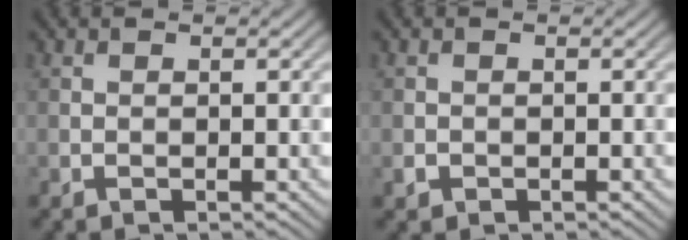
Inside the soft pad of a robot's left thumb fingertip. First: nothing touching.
{"total": 1.1, "force": [-0.4, 1.0, 0.2], "torque": [-0.002, -0.006, -0.011]}